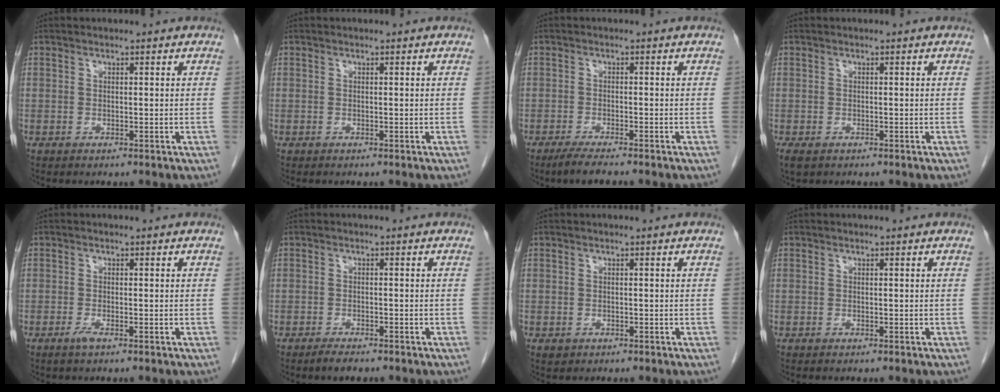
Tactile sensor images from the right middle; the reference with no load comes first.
{"total": 0.0}
{"total": 3.3, "force": [-2.7, 0.1, 1.9], "torque": [-0.043, -0.009, -0.051]}
{"total": 2.0, "force": [-1.2, 1.2, 1.2], "torque": [-0.025, -0.004, -0.012]}
{"total": 1.2, "force": [-0.8, 0.0, 0.9], "torque": [-0.021, -0.003, -0.016]}
{"total": 2.1, "force": [-1.7, 0.5, 1.1], "torque": [-0.028, -0.005, -0.027]}
{"total": 0.8, "force": [-0.3, 0.7, 0.2], "torque": [-0.006, 0.002, 0.001]}
{"total": 0.0}